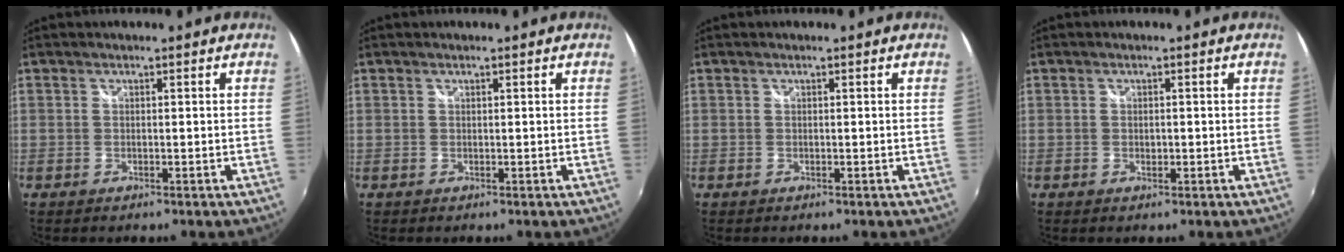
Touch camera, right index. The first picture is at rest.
{"total": 0.0}
{"total": 0.0}
{"total": 0.7, "force": [-0.1, 0.5, 0.4], "torque": [-0.006, -0.001, -0.002]}